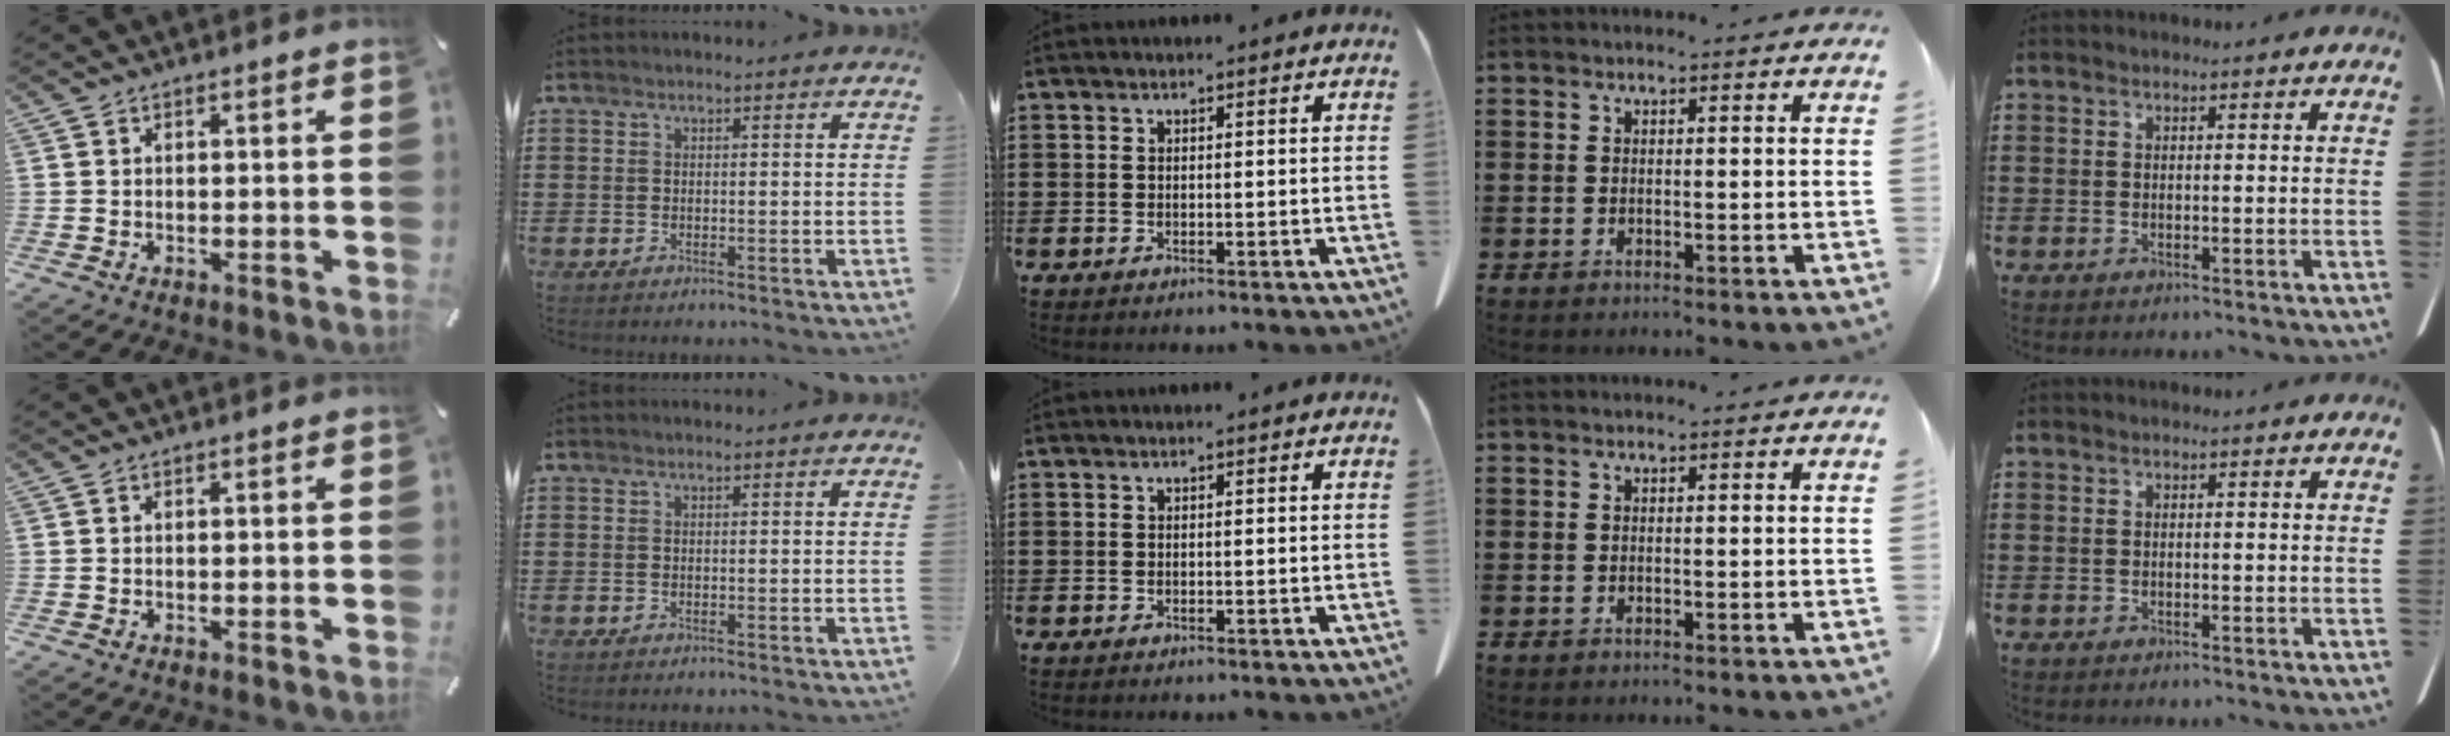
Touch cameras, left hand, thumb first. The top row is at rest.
{}